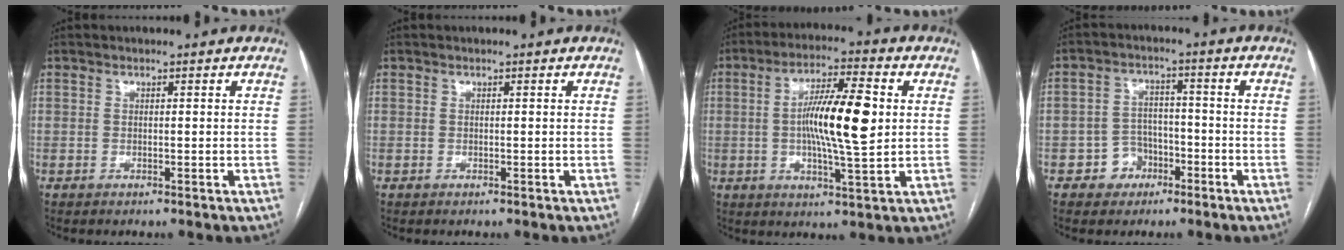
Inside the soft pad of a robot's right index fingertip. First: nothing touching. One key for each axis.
{"total": 0.0}
{"total": 12.1, "fx": 0.9, "fy": 1.5, "fz": 12.0, "tx": -0.209, "ty": 0.005, "tz": 0.011}
{"total": 5.0, "fx": -2.5, "fy": 4.2, "fz": 0.9, "tx": -0.009, "ty": 0.018, "tz": -0.037}